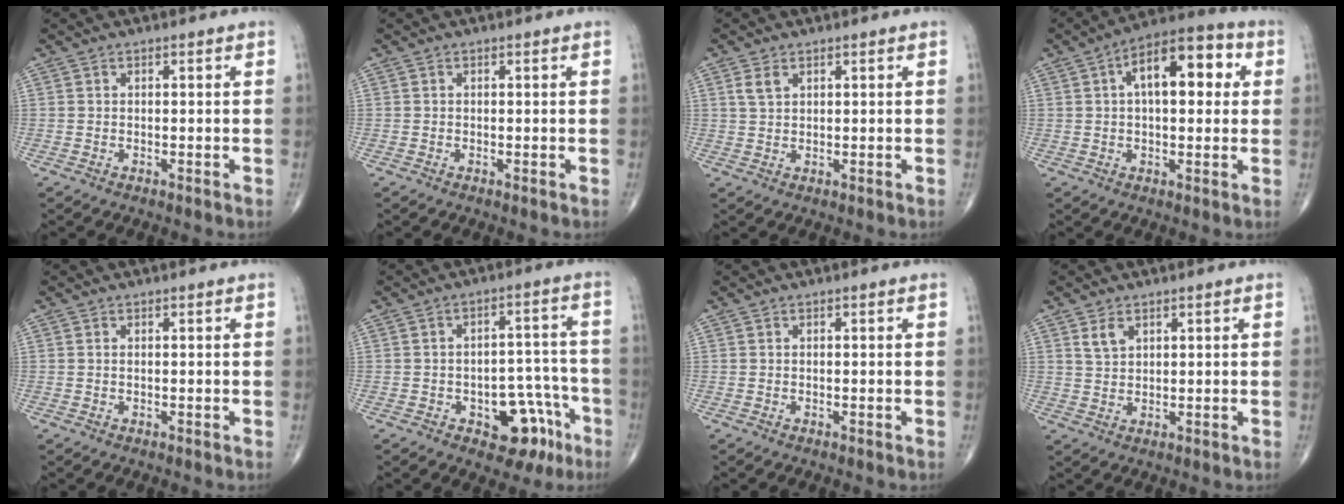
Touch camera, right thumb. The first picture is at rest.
{"total": 0.0}
{"total": 2.4, "force": [1.3, 1.4, 1.5], "torque": [-0.028, 0.001, 0.030]}
{"total": 13.7, "force": [3.2, 6.7, 11.5], "torque": [-0.153, 0.026, 0.041]}
{"total": 0.0}
{"total": 10.6, "force": [-5.1, 6.2, 6.9], "torque": [-0.050, 0.048, -0.061]}
{"total": 0.0}
{"total": 3.0, "force": [1.7, 1.7, 1.8], "torque": [-0.029, -0.007, 0.039]}